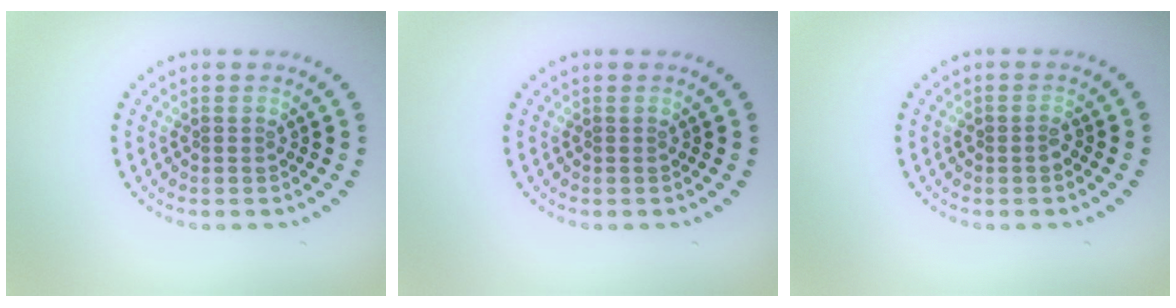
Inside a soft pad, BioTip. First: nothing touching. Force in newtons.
{"total": 0.0}
{"total": 0.8, "press": 0.8, "slide": 0.2}